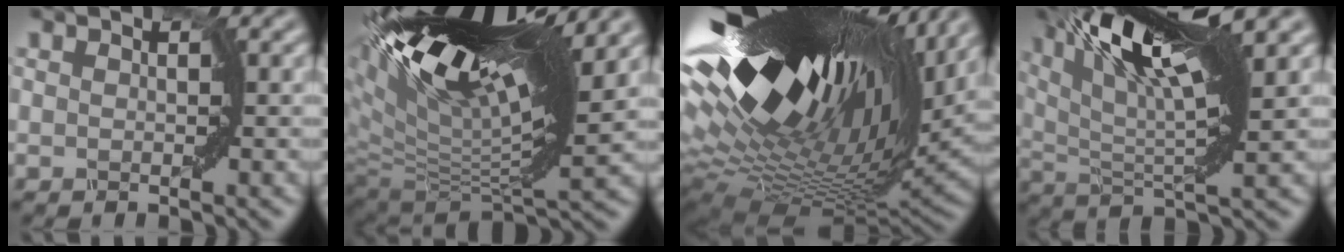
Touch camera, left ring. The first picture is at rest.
{"total": 15.7, "force": [7.3, 4.9, 13.0], "torque": [-0.259, 0.032, 0.127]}
{"total": 19.8, "force": [8.3, 7.8, 16.2], "torque": [-0.302, 0.015, 0.148]}
{"total": 12.0, "force": [6.3, 2.7, 9.9], "torque": [-0.167, 0.014, 0.106]}